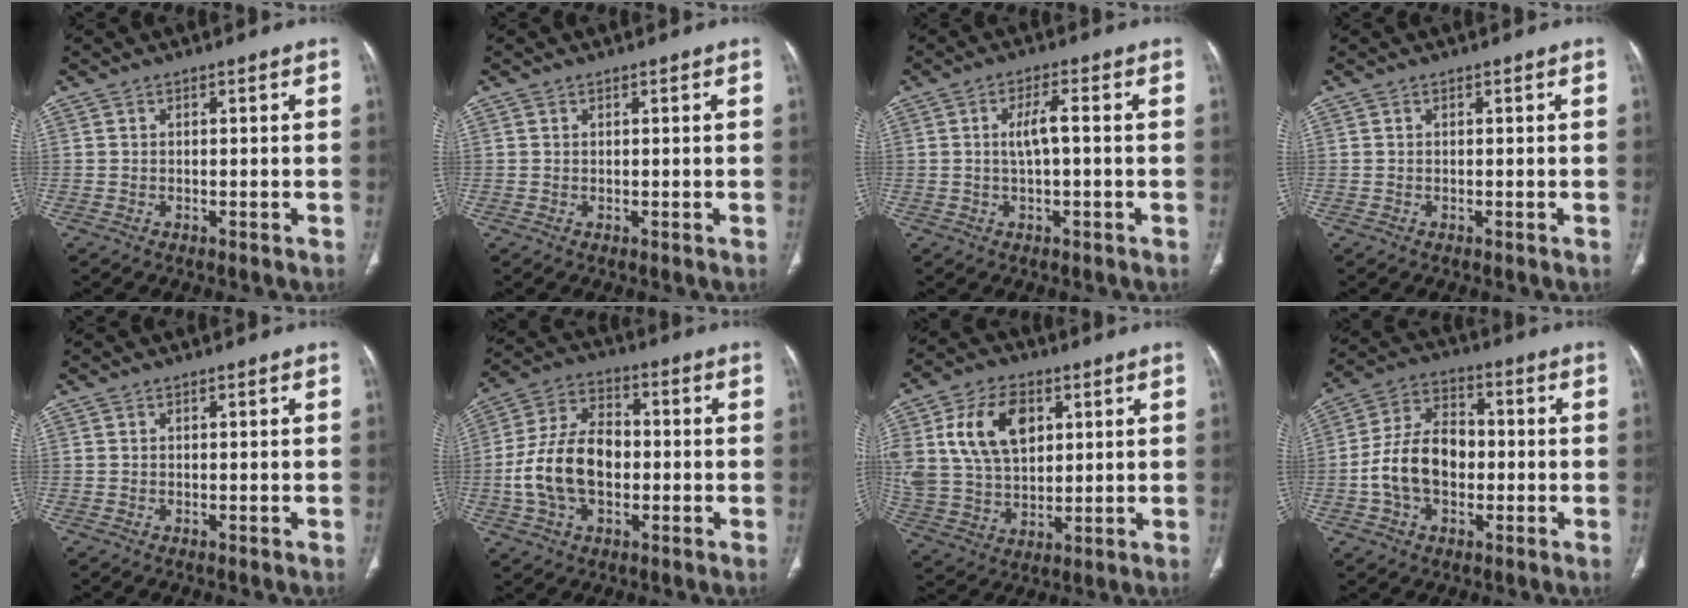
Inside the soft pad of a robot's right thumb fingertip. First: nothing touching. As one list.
[{"total": 0.0}, {"total": 4.0, "force": [0.1, 1.0, 3.9], "torque": [-0.088, 0.011, -0.001]}, {"total": 0.0}, {"total": 0.0}, {"total": 14.6, "force": [-1.8, 9.4, 10.9], "torque": [-0.203, 0.030, -0.034]}, {"total": 16.2, "force": [5.3, 10.8, 10.9], "torque": [-0.183, -0.007, 0.106]}, {"total": 12.6, "force": [-1.7, 8.6, 9.1], "torque": [-0.157, 0.034, -0.036]}]